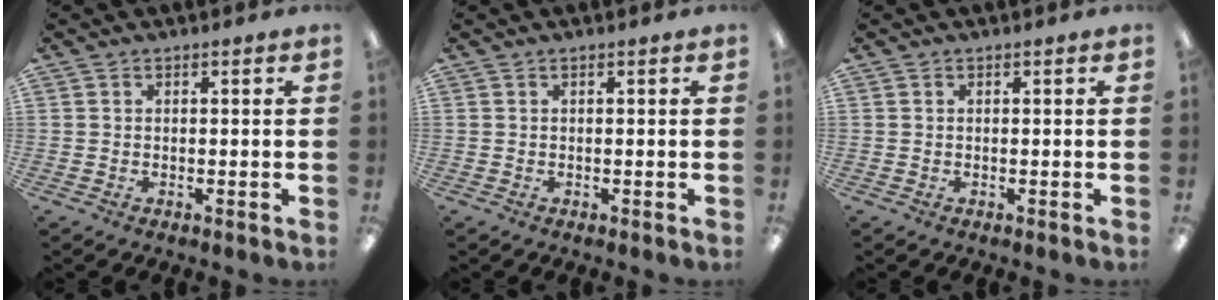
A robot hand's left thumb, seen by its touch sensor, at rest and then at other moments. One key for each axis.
{"total": 0.0}
{"total": 0.0}